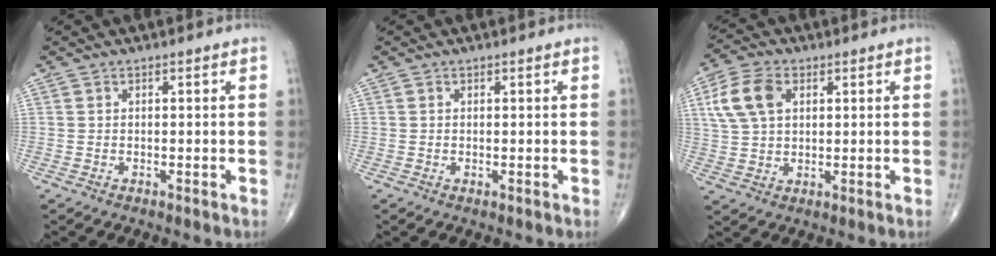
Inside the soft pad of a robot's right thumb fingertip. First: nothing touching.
{"total": 0.0}
{"total": 9.2, "force": [3.0, 6.0, 6.4], "torque": [-0.126, 0.005, 0.056]}